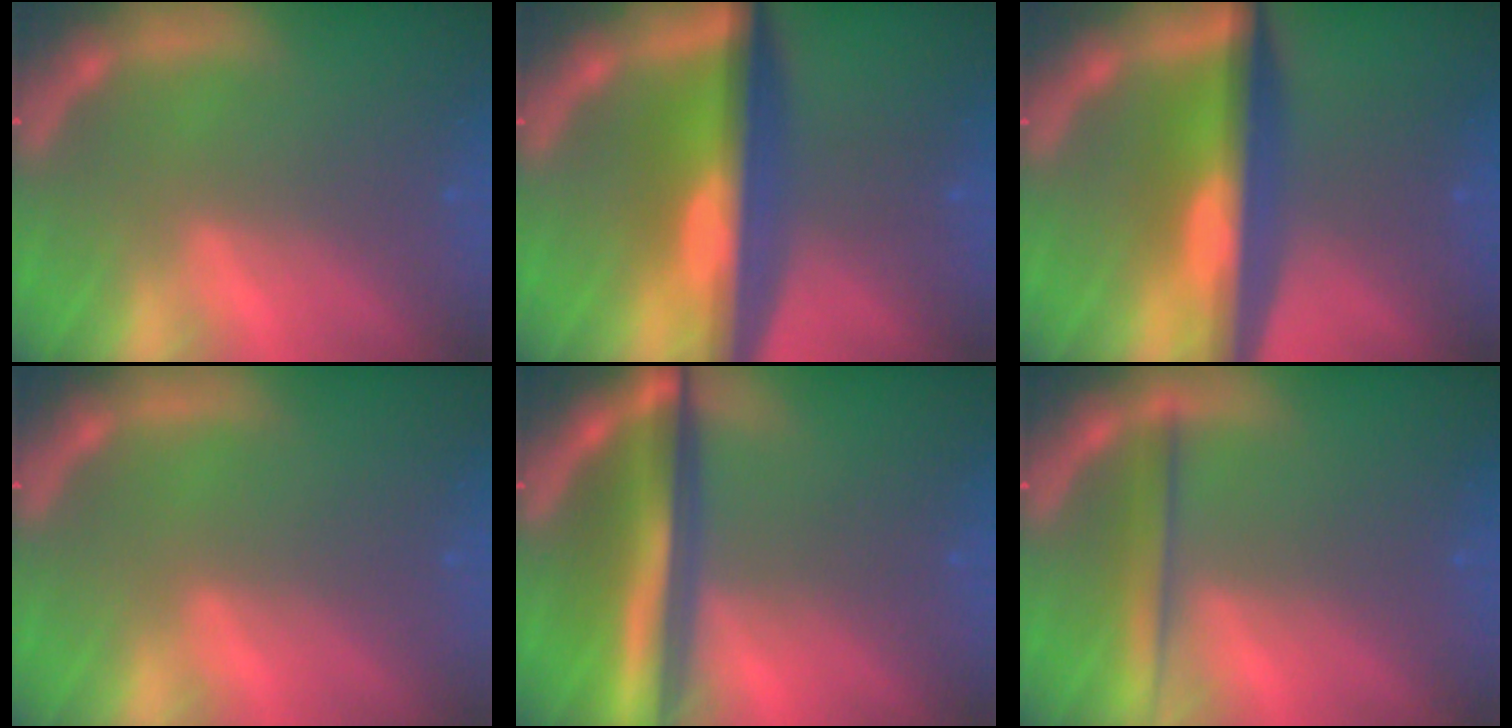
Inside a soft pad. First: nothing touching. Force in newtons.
{"total": 10.1}
{"total": 9.1}
{"total": 0.0}
{"total": 9.1}
{"total": 2.9}